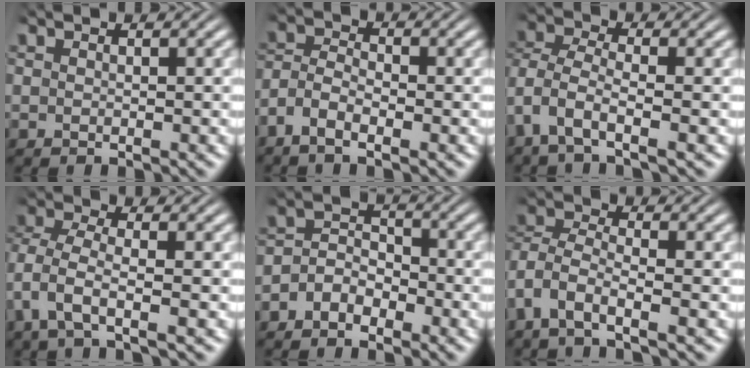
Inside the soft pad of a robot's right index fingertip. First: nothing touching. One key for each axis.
{"total": 4.3, "fx": -1.5, "fy": 3.5, "fz": 2.2, "tx": -0.059, "ty": -0.009, "tz": -0.034}
{"total": 4.7, "fx": -0.7, "fy": 3.4, "fz": 3.1, "tx": -0.102, "ty": -0.027, "tz": -0.007}
{"total": 2.9, "fx": -0.5, "fy": 1.7, "fz": 2.4, "tx": -0.086, "ty": -0.026, "tz": 0.000}
{"total": 4.7, "fx": -2.2, "fy": 3.8, "fz": 1.8, "tx": -0.026, "ty": 0.000, "tz": -0.050}
{"total": 6.5, "fx": -1.4, "fy": 5.4, "fz": 3.3, "tx": -0.111, "ty": -0.025, "tz": -0.026}